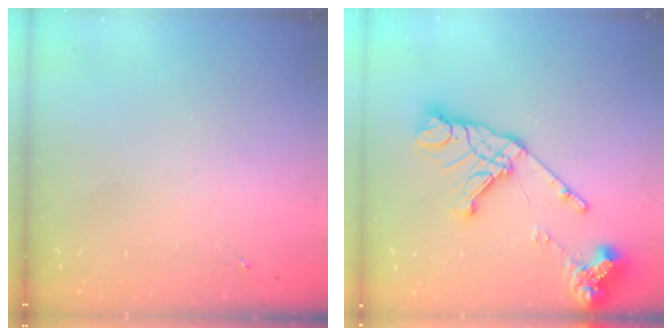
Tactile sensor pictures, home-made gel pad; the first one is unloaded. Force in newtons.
{"total": 19.2, "press": 19.1, "slide": 2.3}